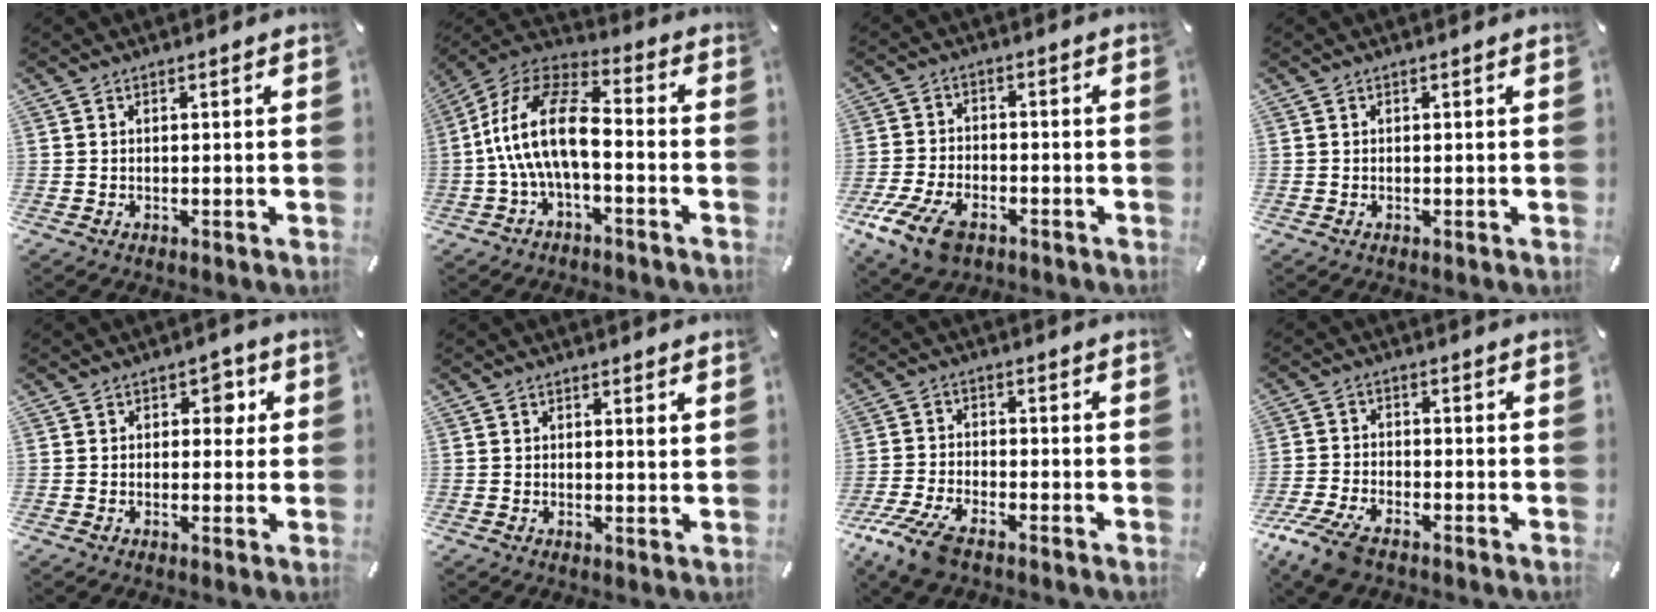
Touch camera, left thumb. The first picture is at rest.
{"total": 15.2, "force": [-2.7, 7.1, 13.2], "torque": [-0.268, 0.014, -0.047]}
{"total": 10.5, "force": [-6.0, 6.0, 6.3], "torque": [-0.137, 0.023, -0.110]}
{"total": 0.0}
{"total": 4.3, "force": [0.9, 2.9, 3.0], "torque": [-0.017, -0.009, 0.002]}
{"total": 1.1, "force": [0.6, 0.2, 0.9], "torque": [-0.012, -0.004, 0.008]}
{"total": 8.4, "force": [-5.9, 3.1, 5.0], "torque": [-0.124, 0.009, -0.116]}
{"total": 7.4, "force": [-5.1, 3.3, 4.1], "torque": [-0.105, 0.009, -0.101]}